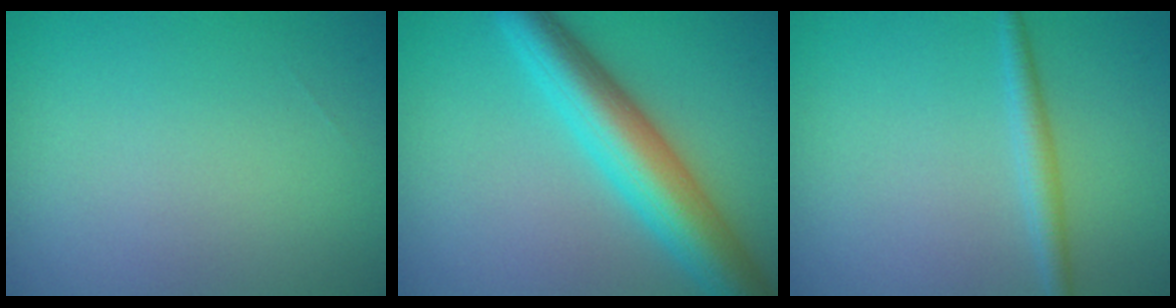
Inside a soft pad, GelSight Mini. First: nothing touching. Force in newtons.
{"total": 7.6, "press": 7.6, "slide": 0.3}
{"total": 1.9, "press": 1.9, "slide": 0.1}